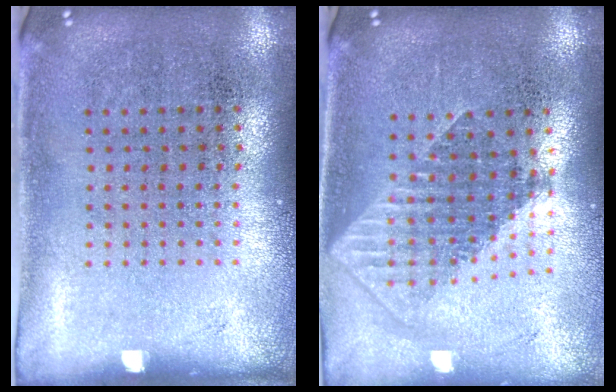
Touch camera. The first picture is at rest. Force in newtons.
{"total": 1.8, "press": 1.4, "slide": 1.0}